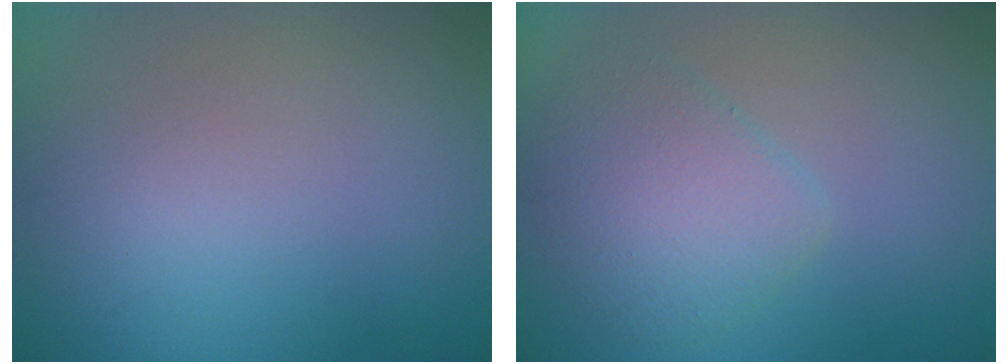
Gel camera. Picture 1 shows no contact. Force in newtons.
{"total": 3.3, "press": 3.3, "slide": 0.2}